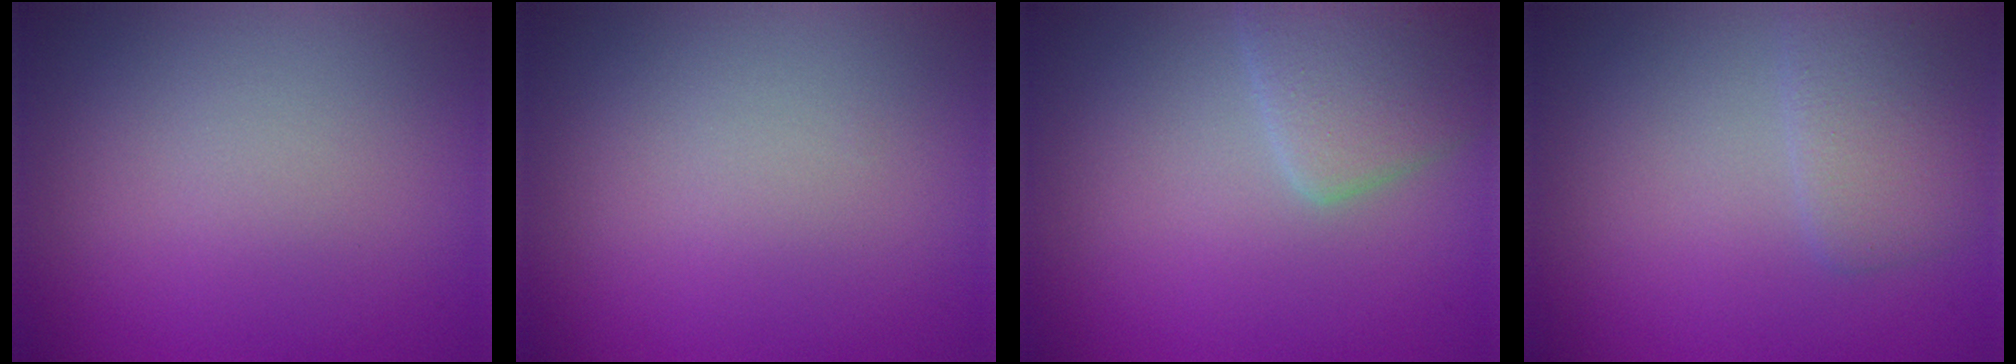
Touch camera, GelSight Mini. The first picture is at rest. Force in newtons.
{"total": 0.0}
{"total": 3.7, "press": 3.7, "slide": 0.2}
{"total": 2.7, "press": 2.7, "slide": 0.1}